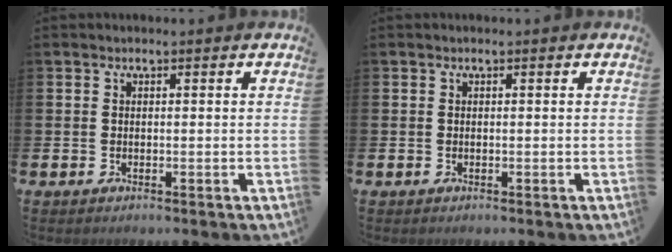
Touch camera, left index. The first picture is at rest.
{"total": 0.0}